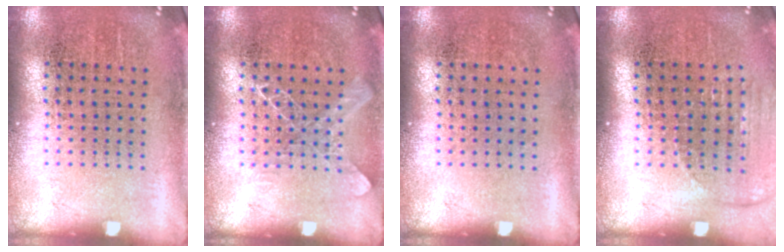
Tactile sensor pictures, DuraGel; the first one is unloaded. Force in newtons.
{"total": 1.3, "press": 1.2, "slide": 0.3}
{"total": 0.0}
{"total": 1.4, "press": 1.2, "slide": 0.6}